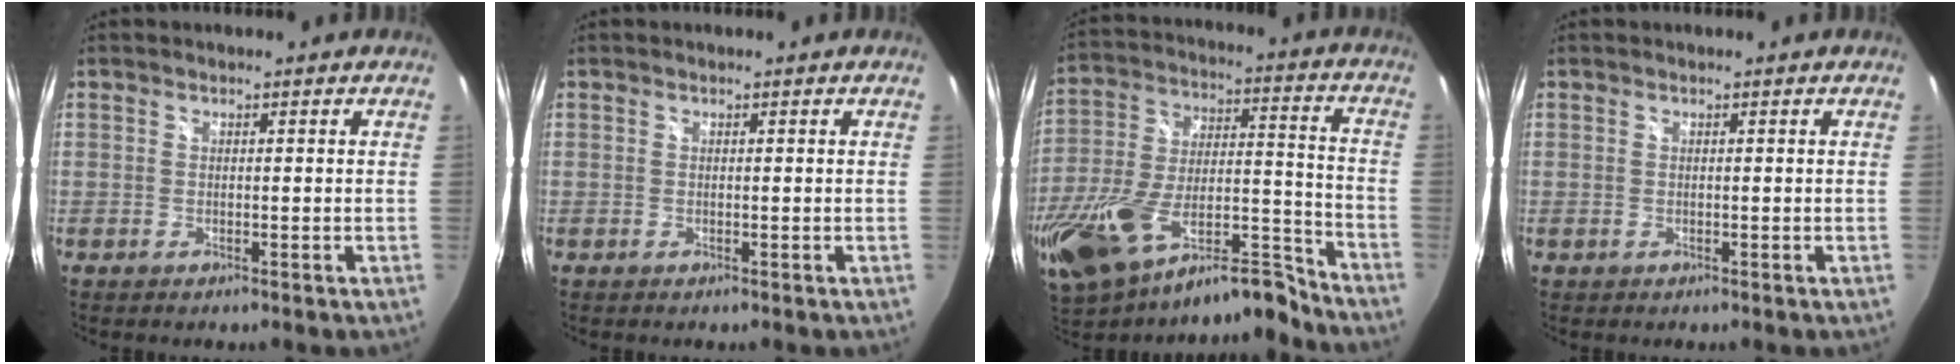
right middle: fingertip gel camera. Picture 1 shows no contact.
{"total": 0.0}
{"total": 22.8, "force": [-17.0, 7.4, 13.2], "torque": [-0.252, -0.029, -0.273]}
{"total": 0.0}